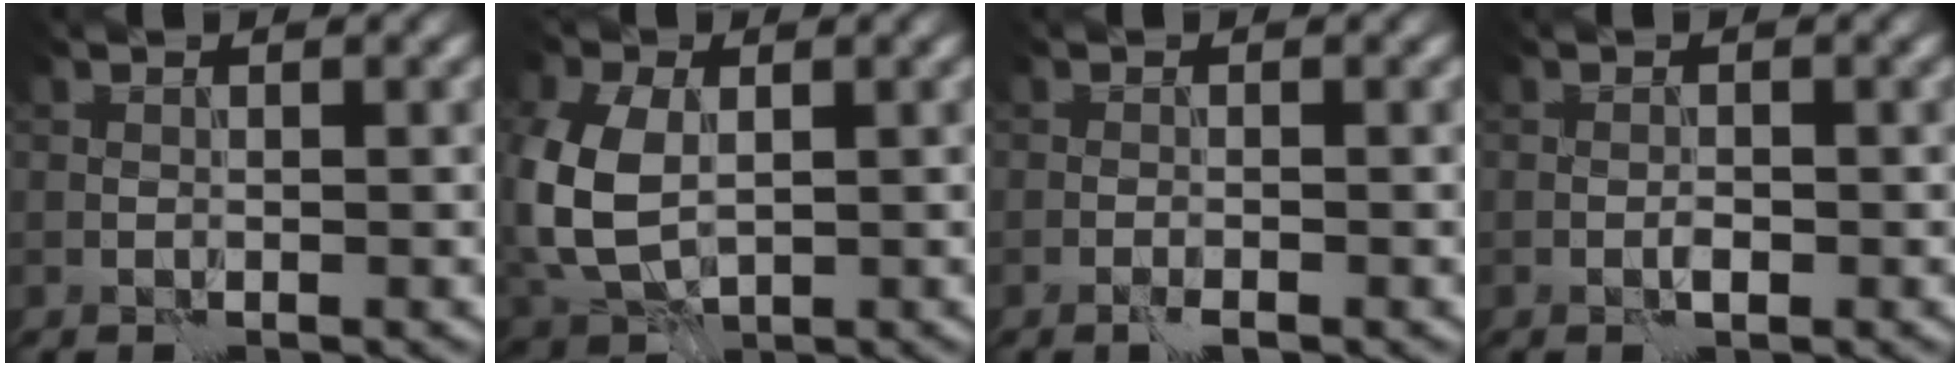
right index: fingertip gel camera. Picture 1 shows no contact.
{"total": 7.2, "force": [0.2, 4.9, 5.2], "torque": [-0.144, -0.001, 0.005]}
{"total": 0.9, "force": [-0.7, 0.0, 0.5], "torque": [-0.010, -0.001, -0.013]}
{"total": 0.6, "force": [-0.4, 0.2, 0.5], "torque": [-0.009, 0.001, -0.007]}